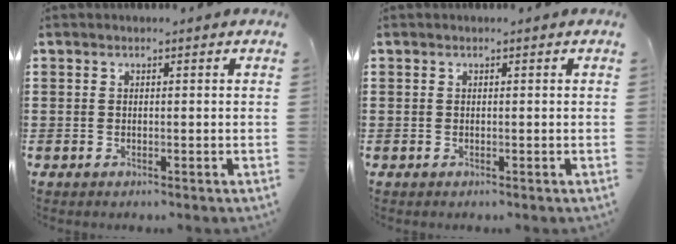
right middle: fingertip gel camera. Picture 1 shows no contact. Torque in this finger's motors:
{"motor_torque": [-0.11, 0.15, 0.26, 0.01]}